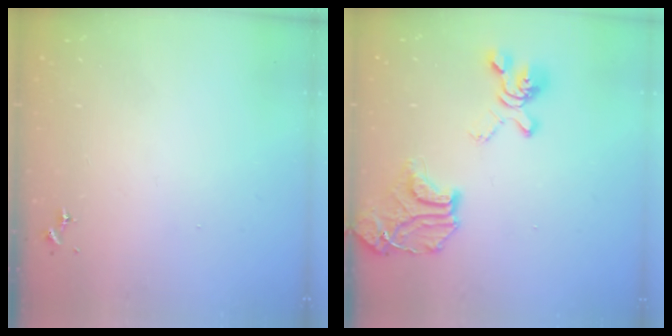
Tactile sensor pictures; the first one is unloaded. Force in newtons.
{"total": 20.9, "press": 20.8, "slide": 2.0}